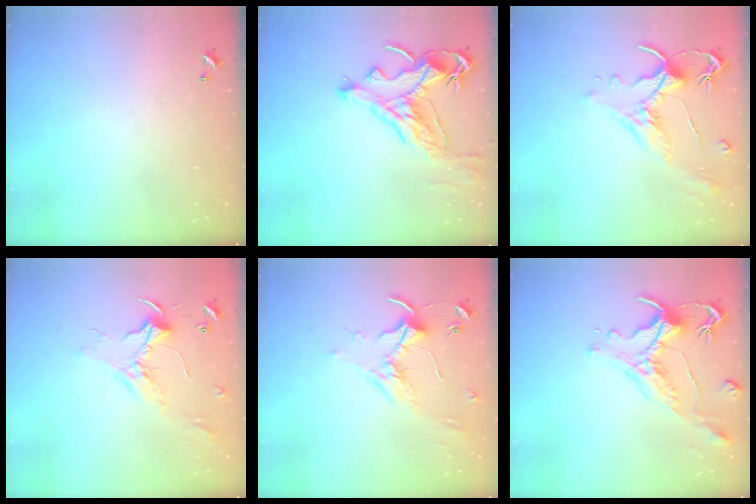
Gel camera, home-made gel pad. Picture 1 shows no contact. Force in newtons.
{"total": 5.6, "press": 5.5, "slide": 1.4}
{"total": 1.8, "press": 1.2, "slide": 1.3}
{"total": 2.3, "press": 2.2, "slide": 0.7}
{"total": 1.7, "press": 1.7, "slide": 0.4}
{"total": 1.6, "press": 0.9, "slide": 1.3}